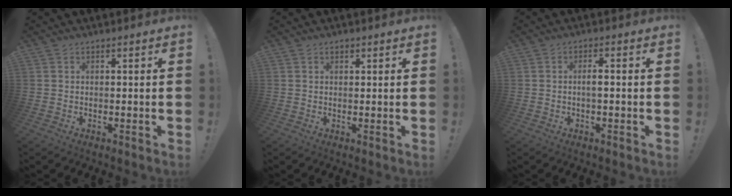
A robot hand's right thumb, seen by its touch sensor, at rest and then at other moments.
{"total": 1.1, "force": [0.7, 0.6, 0.5], "torque": [-0.009, 0.002, 0.014]}
{"total": 2.5, "force": [-0.3, 0.5, 2.5], "torque": [-0.036, 0.003, -0.009]}